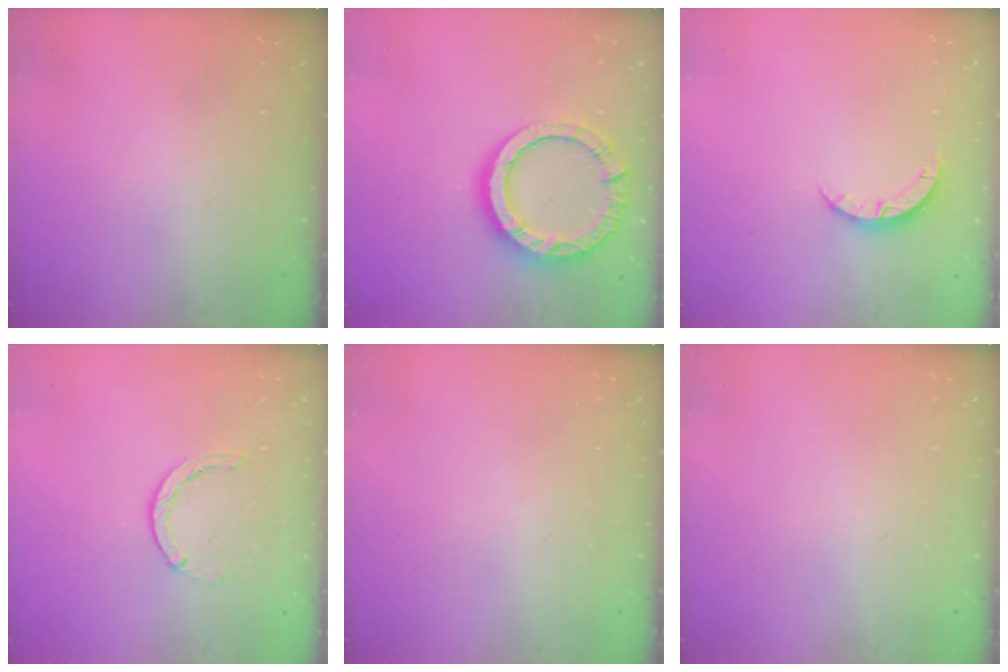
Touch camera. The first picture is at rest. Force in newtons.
{"total": 14.8, "press": 14.7, "slide": 1.6}
{"total": 4.0, "press": 4.0, "slide": 0.3}
{"total": 1.2, "press": 1.2, "slide": 0.2}
{"total": 0.0}
{"total": 2.6, "press": 2.6, "slide": 0.2}